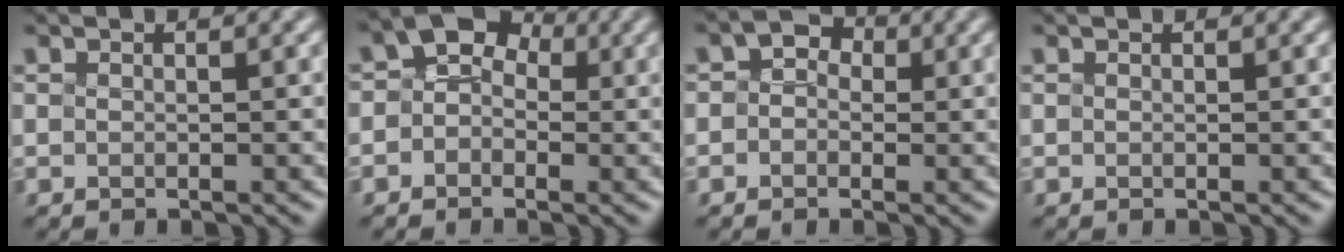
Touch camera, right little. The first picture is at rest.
{"total": 3.9, "force": [0.5, 3.0, 2.5], "torque": [-0.015, 0.030, -0.010]}
{"total": 1.5, "force": [-0.1, 1.3, 0.8], "torque": [-0.007, 0.010, -0.004]}
{"total": 0.0}